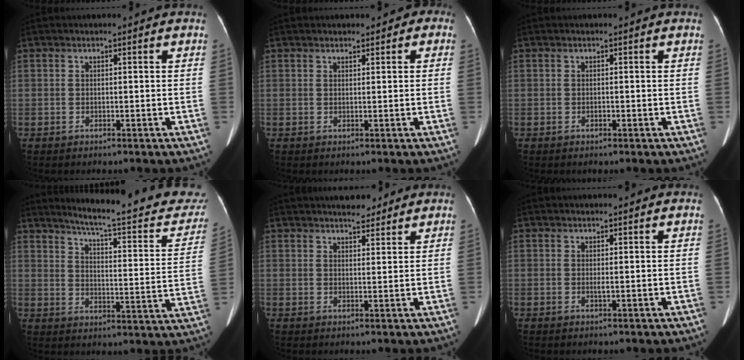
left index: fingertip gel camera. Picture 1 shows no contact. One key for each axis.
{"total": 1.9, "fx": 1.0, "fy": 1.2, "fz": 1.0, "tx": -0.006, "ty": 0.010, "tz": 0.012}
{"total": 0.0}
{"total": 22.9, "fx": 20.7, "fy": 2.2, "fz": 9.6, "tx": -0.125, "ty": -0.064, "tz": 0.252}
{"total": 4.6, "fx": 4.1, "fy": 1.3, "fz": 1.7, "tx": -0.024, "ty": 0.010, "tz": 0.061}
{"total": 0.6, "fx": 0.3, "fy": 0.1, "fz": 0.6, "tx": -0.016, "ty": 0.002, "tz": 0.004}